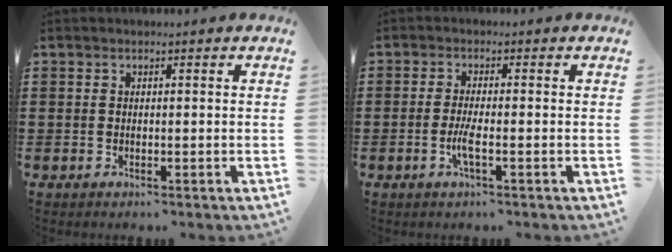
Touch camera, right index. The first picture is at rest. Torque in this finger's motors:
{"motor_torque": [2.14, 0.00, 0.05, 0.01]}